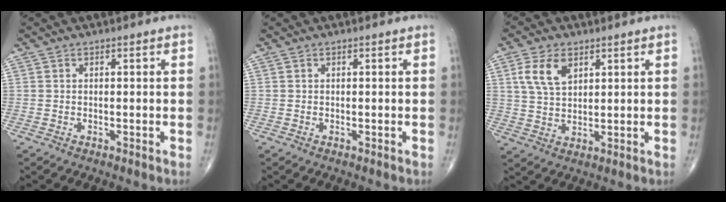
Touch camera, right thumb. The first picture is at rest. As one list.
[{"total": 0.0}, {"total": 7.3, "force": [3.2, 4.2, 5.1], "torque": [-0.092, -0.009, 0.066]}]